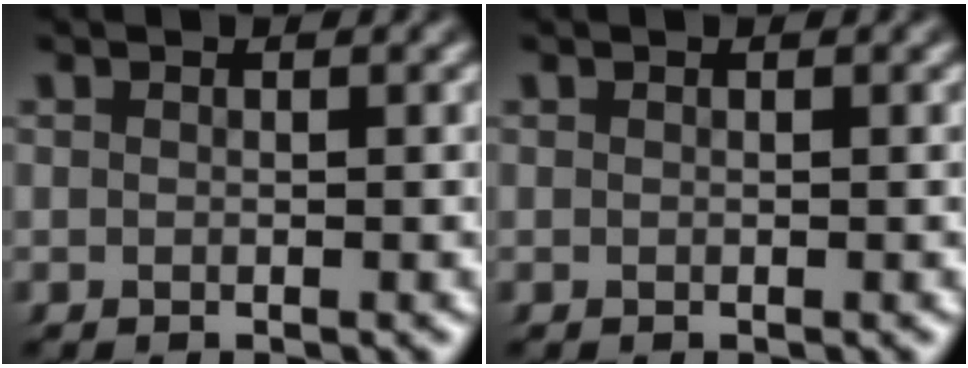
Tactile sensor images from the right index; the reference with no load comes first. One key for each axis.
{"total": 0.0}